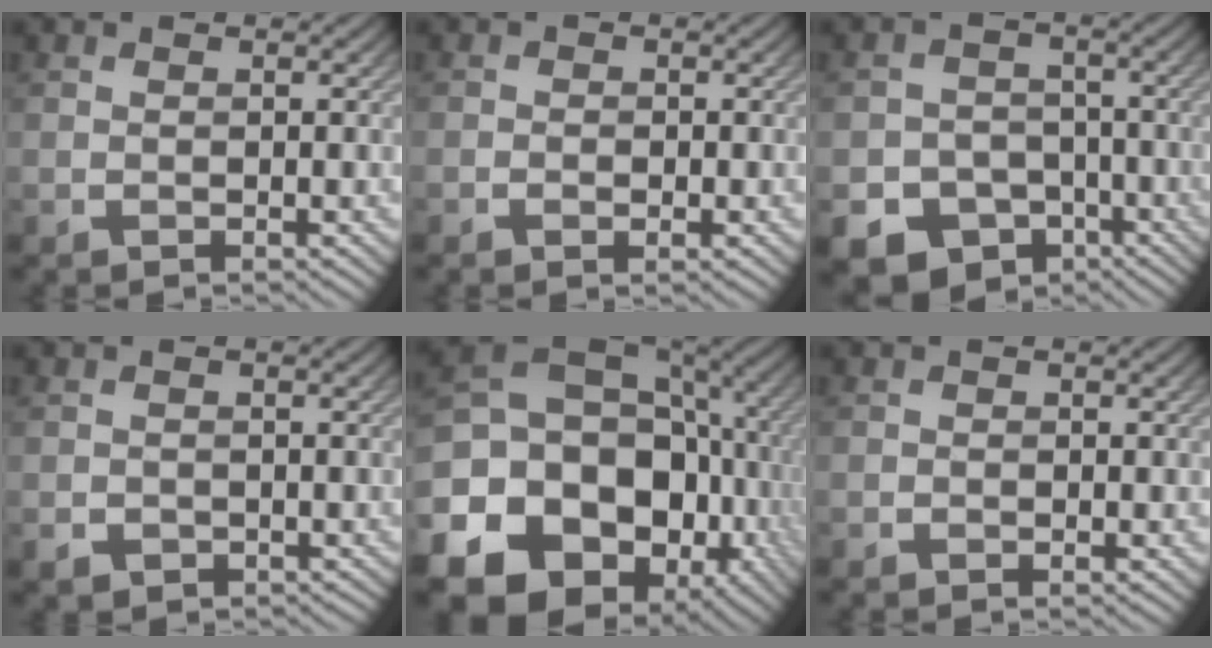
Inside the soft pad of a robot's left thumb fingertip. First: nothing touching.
{"total": 1.1, "force": [-0.5, 0.7, 0.8], "torque": [-0.010, -0.002, -0.009]}
{"total": 10.6, "force": [-6.5, 7.9, 2.9], "torque": [-0.061, -0.025, -0.109]}
{"total": 1.9, "force": [-0.9, 1.6, 0.6], "torque": [-0.009, -0.009, -0.018]}
{"total": 22.4, "force": [-7.3, 17.8, 11.4], "torque": [-0.246, -0.039, -0.122]}
{"total": 0.5, "force": [-0.2, 0.4, 0.3], "torque": [-0.003, -0.002, -0.003]}